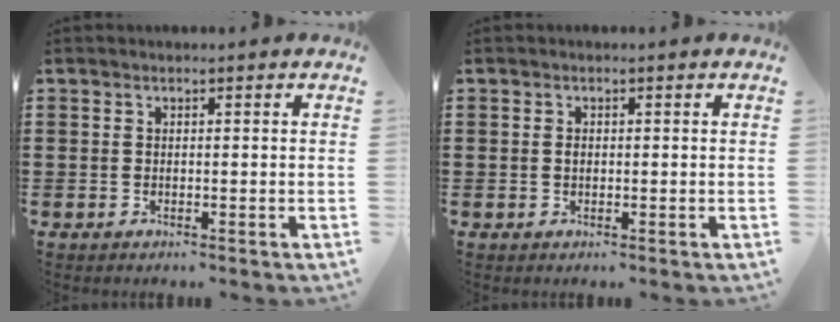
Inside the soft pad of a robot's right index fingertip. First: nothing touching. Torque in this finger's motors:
{"motor_torque": [0.18, 0.27, 0.10, 0.01]}